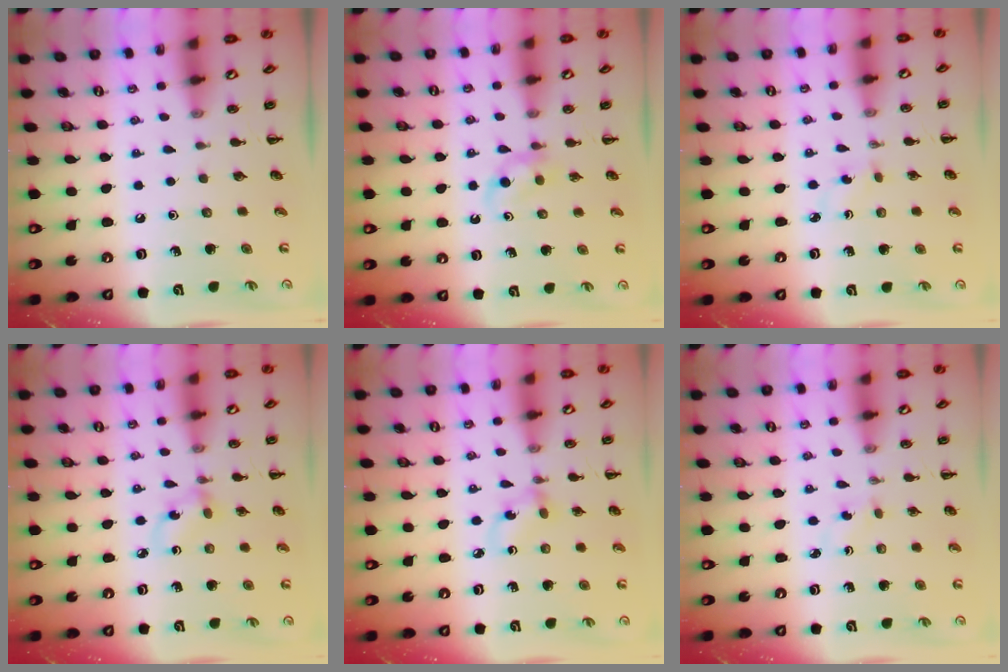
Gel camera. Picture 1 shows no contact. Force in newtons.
{"total": 2.9, "press": 2.6, "slide": 1.3}
{"total": 1.8, "press": 1.6, "slide": 0.7}
{"total": 2.9, "press": 2.9, "slide": 0.7}
{"total": 2.9, "press": 2.9, "slide": 0.7}
{"total": 1.7, "press": 1.5, "slide": 0.8}